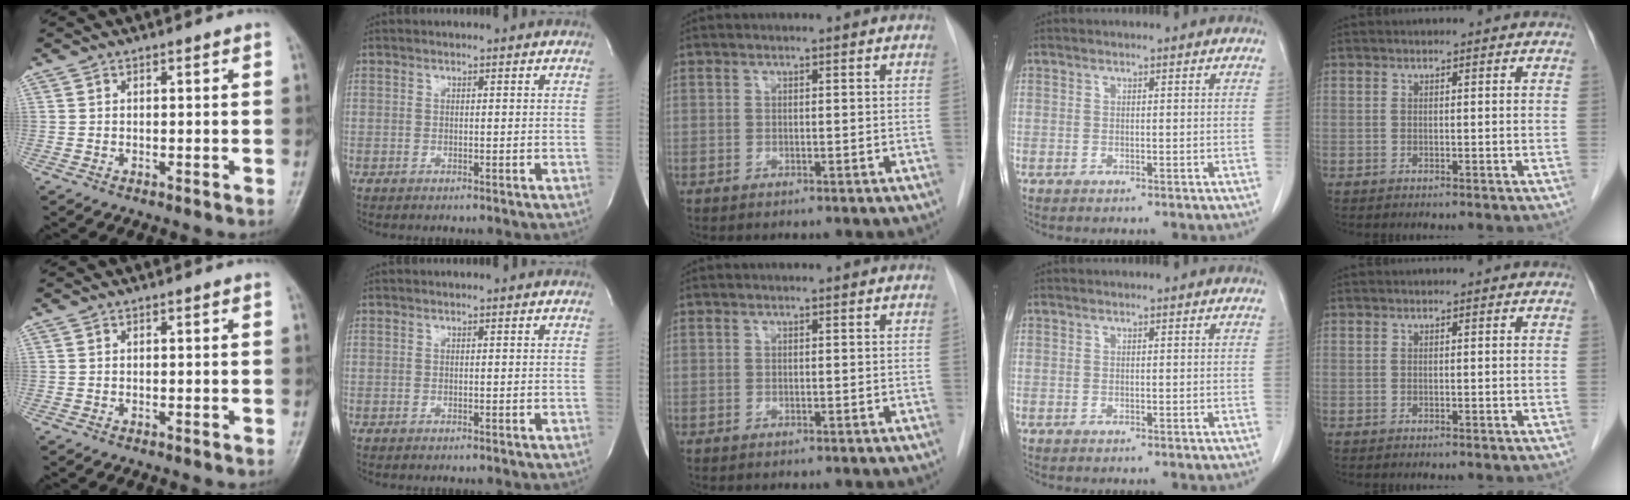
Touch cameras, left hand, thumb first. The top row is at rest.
{}